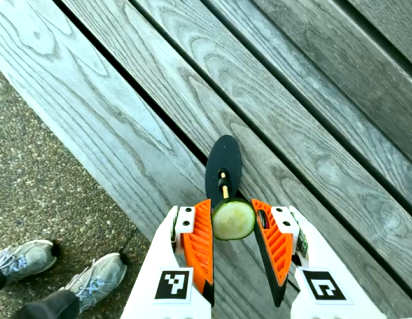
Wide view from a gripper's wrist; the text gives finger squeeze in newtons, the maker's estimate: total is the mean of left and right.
{"total": 7.5, "left": 7.5, "right": 7.5}